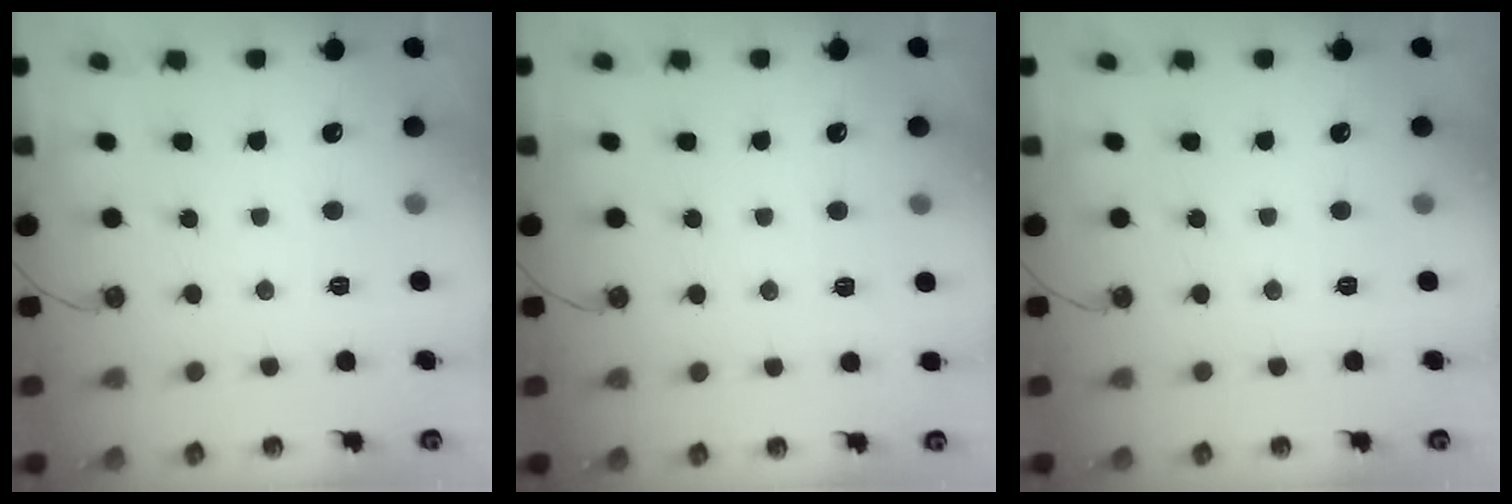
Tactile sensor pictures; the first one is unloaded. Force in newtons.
{"total": 3.6, "press": 2.8, "slide": 2.4}
{"total": 0.0}